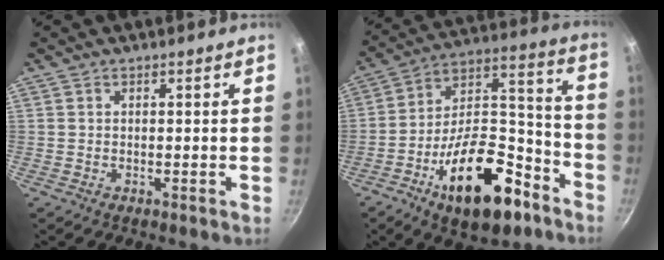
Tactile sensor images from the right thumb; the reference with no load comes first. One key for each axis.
{"total": 23.8, "fx": -12.4, "fy": 11.4, "fz": 16.8, "tx": -0.219, "ty": 0.095, "tz": -0.188}